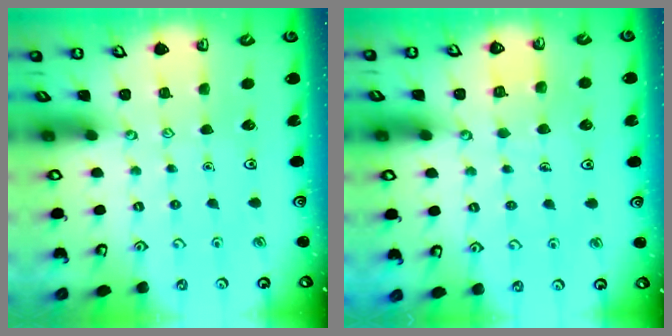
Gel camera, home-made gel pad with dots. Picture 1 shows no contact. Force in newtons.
{"total": 5.1, "press": 5.1, "slide": 0.3}